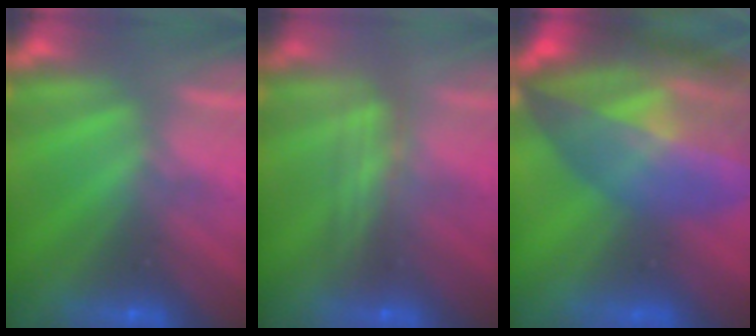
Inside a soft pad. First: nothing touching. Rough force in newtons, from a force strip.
{"total": 2.4}
{"total": 8.6}